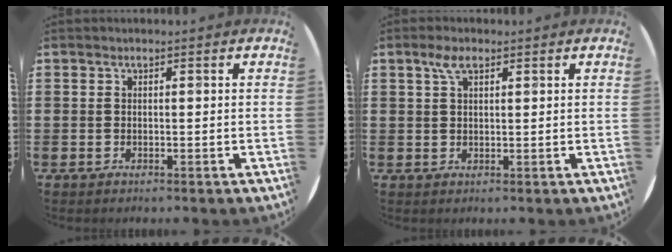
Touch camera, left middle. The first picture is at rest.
{"total": 2.8, "force": [1.7, 1.1, 2.0], "torque": [-0.045, 0.008, 0.029]}